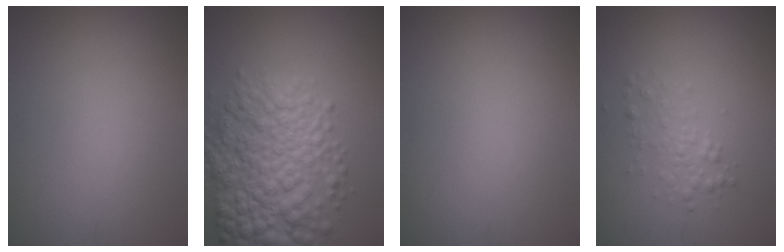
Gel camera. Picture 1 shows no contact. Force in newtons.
{"total": 7.7, "press": 7.7, "slide": 0.1}
{"total": 0.0}
{"total": 1.8, "press": 1.8, "slide": 0.0}